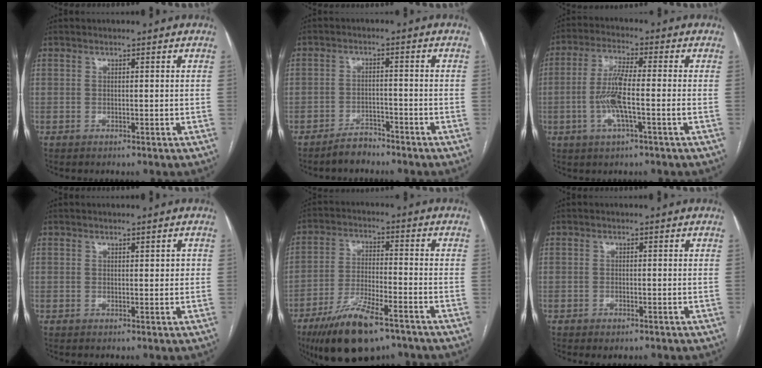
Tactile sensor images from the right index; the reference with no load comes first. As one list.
[{"total": 3.2, "force": [-2.8, 1.5, 0.5], "torque": [-0.009, 0.005, -0.044]}, {"total": 8.0, "force": [-1.7, 0.7, 7.7], "torque": [-0.158, 0.004, -0.038]}, {"total": 1.1, "force": [0.3, 0.5, 0.9], "torque": [-0.011, 0.001, 0.005]}, {"total": 13.4, "force": [-9.0, 3.4, 9.2], "torque": [-0.170, -0.020, -0.155]}, {"total": 1.4, "force": [-1.0, 0.5, 0.9], "torque": [-0.014, -0.001, -0.009]}]